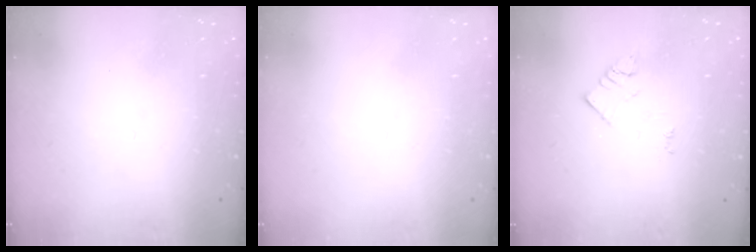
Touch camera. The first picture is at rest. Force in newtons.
{"total": 1.9, "press": 1.9, "slide": 0.1}
{"total": 2.7, "press": 2.6, "slide": 0.4}